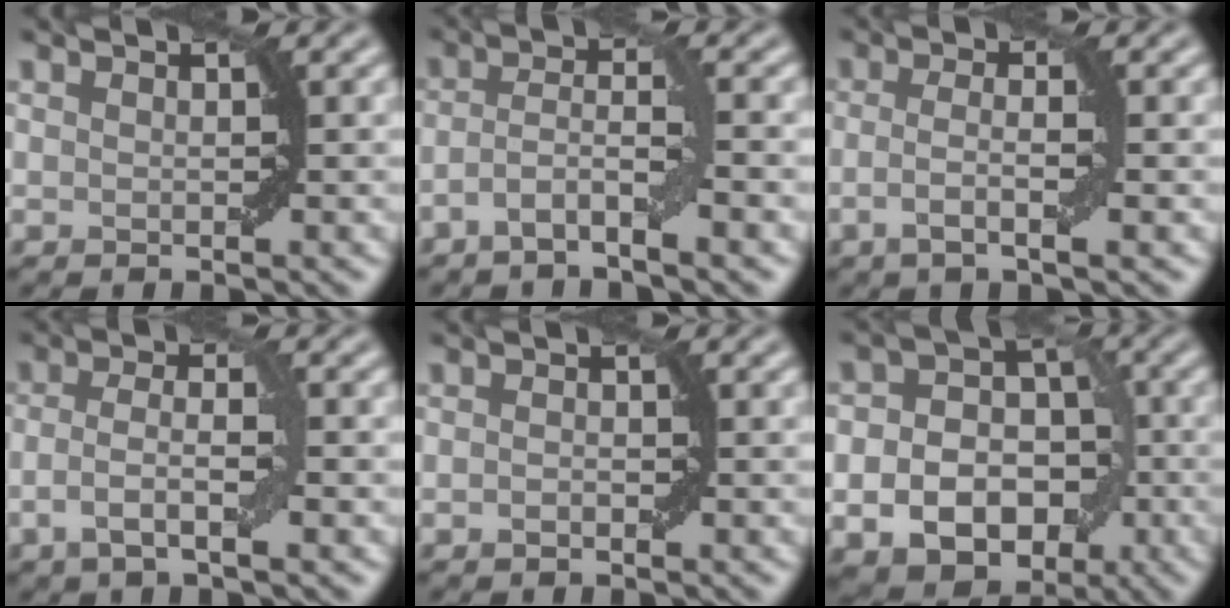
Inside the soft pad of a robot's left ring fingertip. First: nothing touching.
{"total": 3.4, "force": [-1.7, 0.4, 2.9], "torque": [-0.055, 0.008, -0.043]}
{"total": 3.0, "force": [-0.7, 0.6, 2.8], "torque": [-0.054, -0.003, -0.018]}
{"total": 3.5, "force": [-1.2, 0.9, 3.2], "torque": [-0.062, 0.005, -0.027]}
{"total": 0.9, "force": [-0.3, 0.5, 0.7], "torque": [-0.012, 0.002, -0.006]}
{"total": 11.2, "force": [-3.3, 8.7, 6.4], "torque": [-0.057, -0.022, -0.064]}